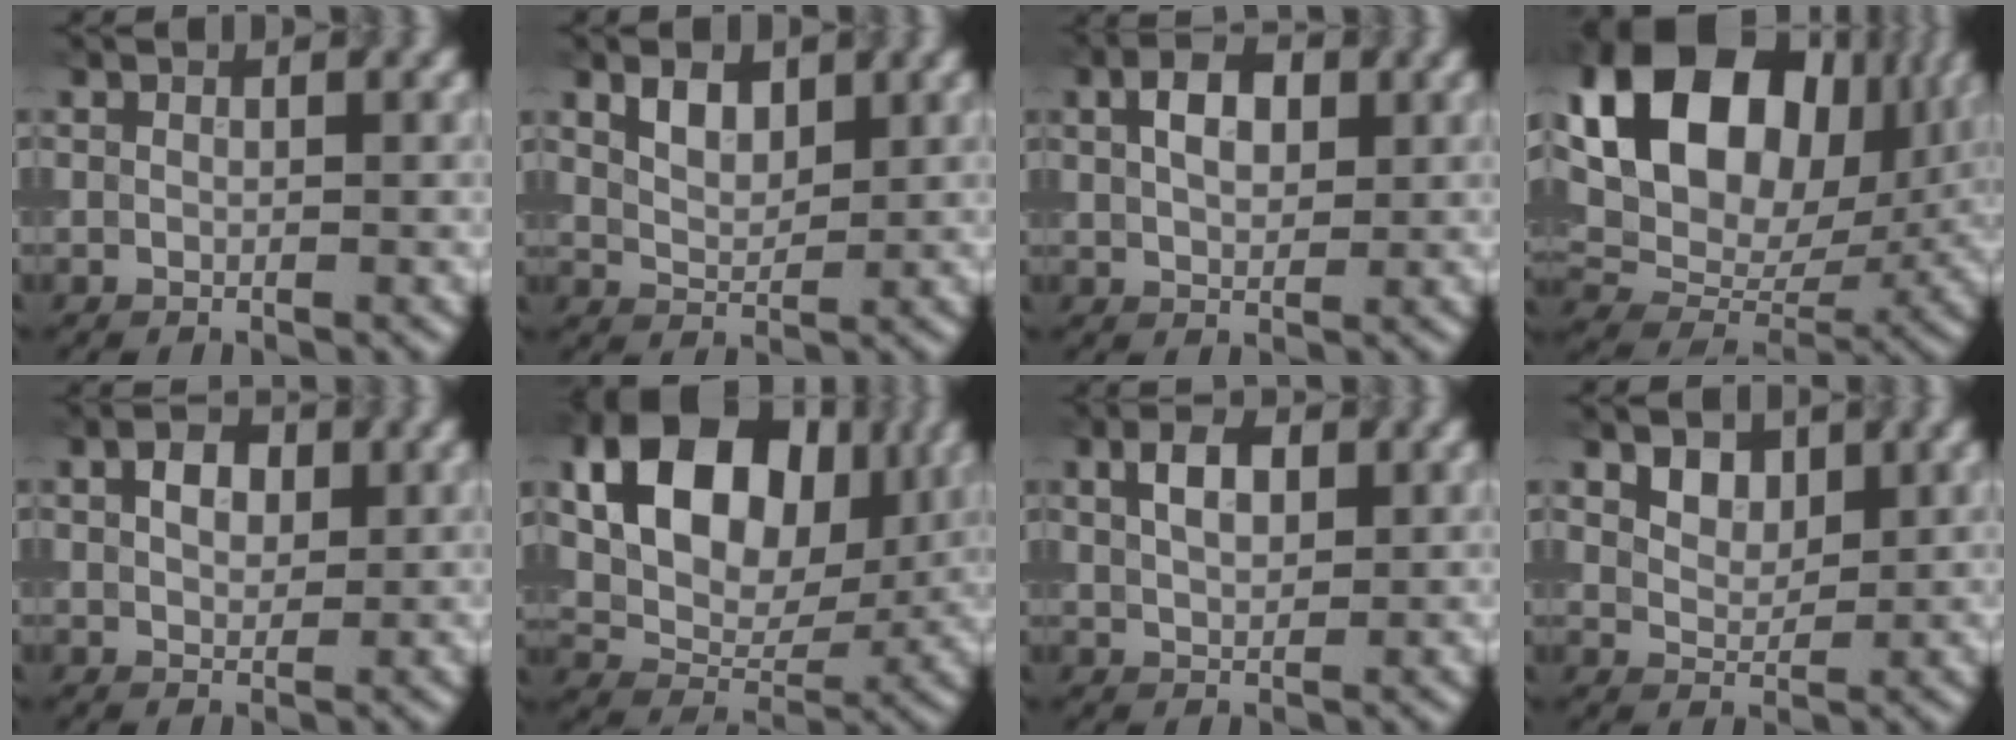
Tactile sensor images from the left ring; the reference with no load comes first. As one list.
[{"total": 2.7, "force": [1.5, 1.6, 1.6], "torque": [-0.033, 0.000, 0.032]}, {"total": 3.9, "force": [1.2, 2.4, 2.8], "torque": [-0.051, 0.008, 0.018]}, {"total": 19.5, "force": [6.9, 13.4, 12.4], "torque": [-0.230, 0.047, 0.122]}, {"total": 2.8, "force": [0.9, 1.9, 1.9], "torque": [-0.036, 0.004, 0.015]}, {"total": 11.7, "force": [3.6, 7.9, 7.8], "torque": [-0.132, -0.003, 0.058]}, {"total": 3.5, "force": [1.3, 2.0, 2.6], "torque": [-0.050, 0.007, 0.024]}, {"total": 2.5, "force": [1.5, 1.6, 1.2], "torque": [-0.024, -0.009, 0.030]}]